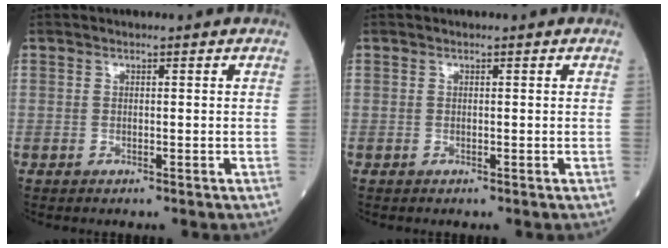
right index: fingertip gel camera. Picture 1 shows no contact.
{"total": 0.0}